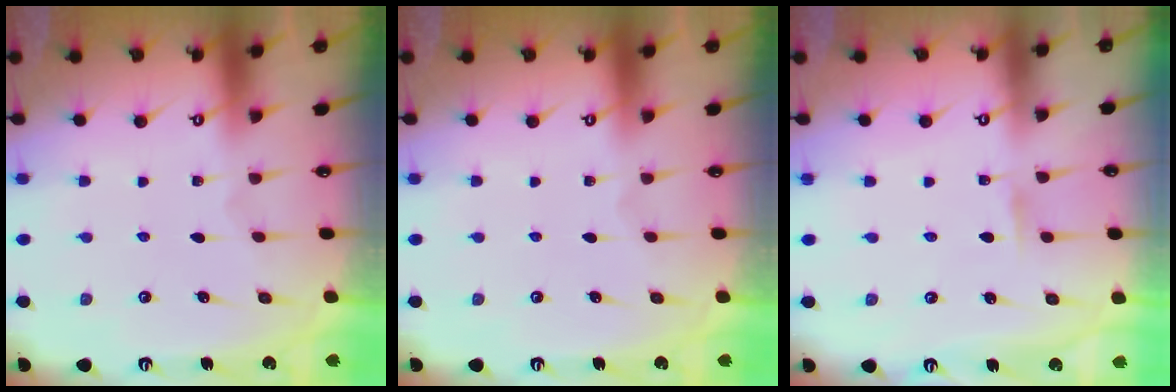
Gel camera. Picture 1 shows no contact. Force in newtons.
{"total": 0.0}
{"total": 2.7, "press": 2.7, "slide": 0.3}